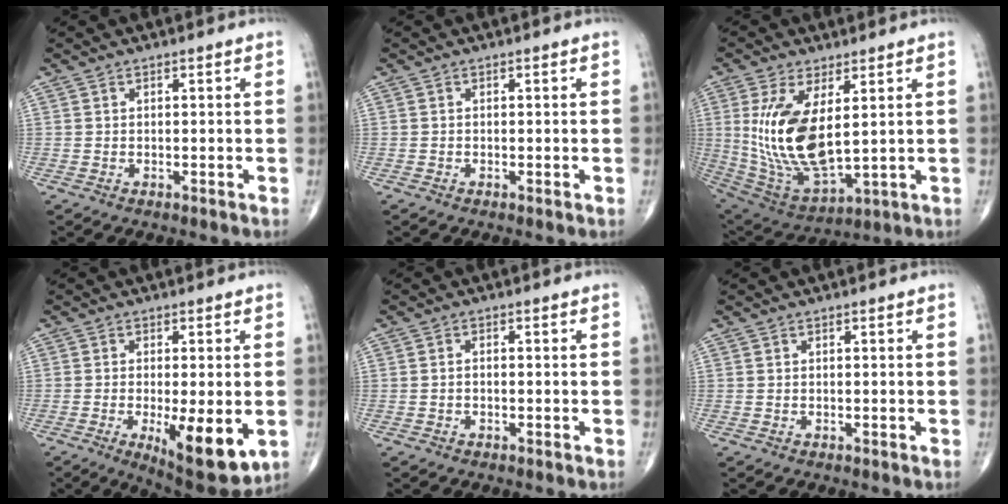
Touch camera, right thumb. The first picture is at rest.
{"total": 0.0}
{"total": 16.8, "force": [2.9, 7.5, 14.8], "torque": [-0.295, -0.024, 0.077]}
{"total": 12.0, "force": [-3.0, 3.8, 11.0], "torque": [-0.161, -0.025, -0.037]}
{"total": 0.9, "force": [-0.3, 0.6, 0.6], "torque": [-0.011, 0.004, -0.007]}
{"total": 0.0}